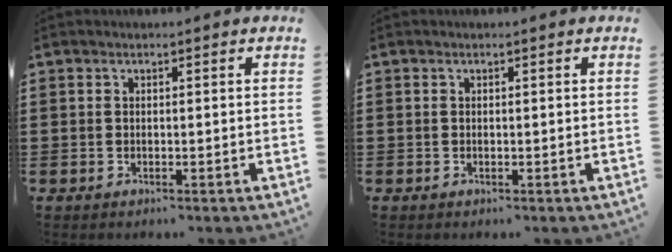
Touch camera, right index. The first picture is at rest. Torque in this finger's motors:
{"motor_torque": [-0.51, 1.63, 0.01, 0.01]}